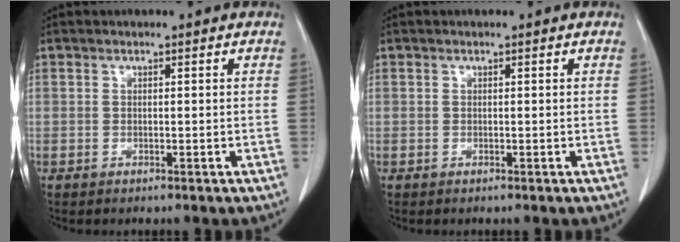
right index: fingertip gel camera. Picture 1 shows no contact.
{"total": 0.0}